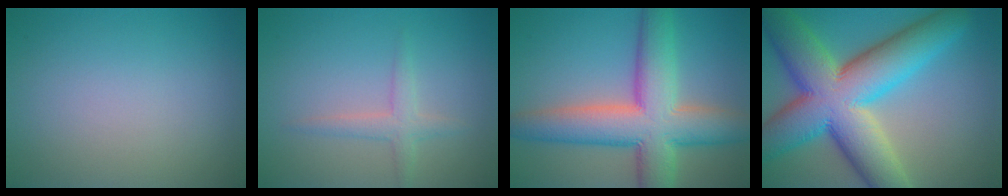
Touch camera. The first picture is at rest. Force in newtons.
{"total": 1.9, "press": 1.9, "slide": 0.2}
{"total": 10.4, "press": 10.4, "slide": 0.5}
{"total": 14.5, "press": 14.5, "slide": 0.6}